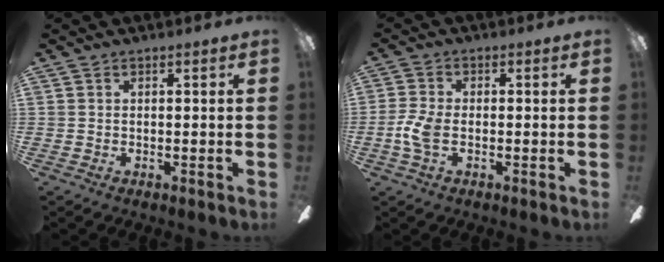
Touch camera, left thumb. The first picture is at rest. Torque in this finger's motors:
{"motor_torque": [-0.12, 0.22, 0.08, -0.07, 0.03]}